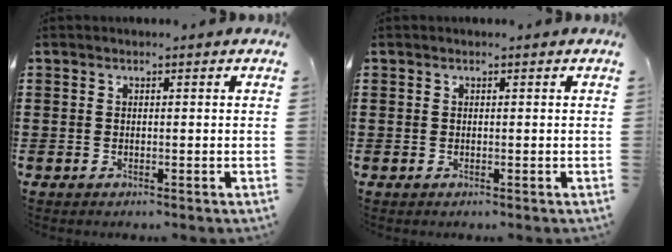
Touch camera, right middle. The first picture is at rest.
{"total": 0.0}